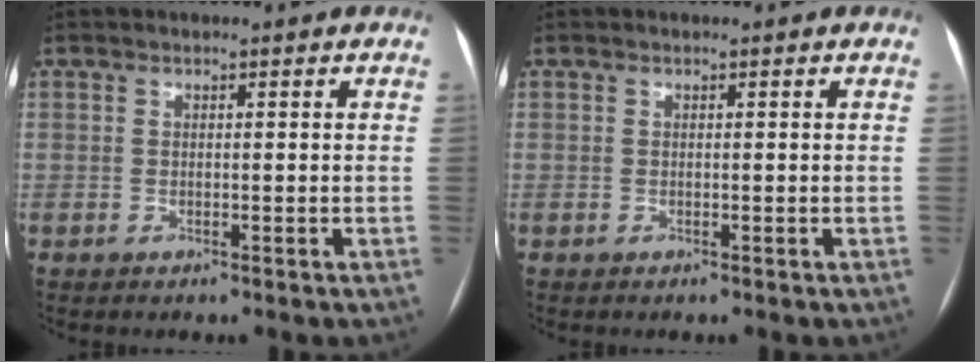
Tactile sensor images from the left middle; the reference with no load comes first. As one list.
[{"total": 0.0}]